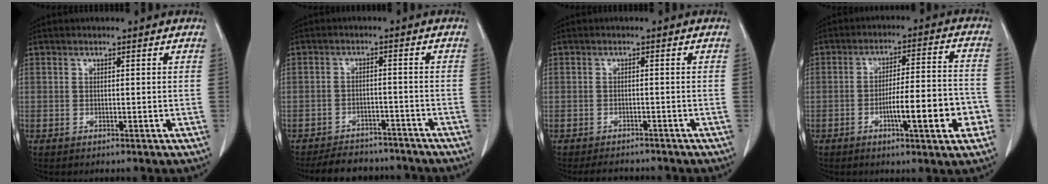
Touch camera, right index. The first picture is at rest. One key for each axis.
{"total": 9.4, "fx": -8.4, "fy": 3.5, "fz": 2.2, "tx": -0.027, "ty": 0.002, "tz": -0.108}
{"total": 3.5, "fx": -3.1, "fy": 1.3, "fz": 1.0, "tx": -0.012, "ty": -0.005, "tz": -0.041}
{"total": 11.5, "fx": -4.0, "fy": 1.5, "fz": 10.6, "tx": -0.160, "ty": 0.010, "tz": -0.058}